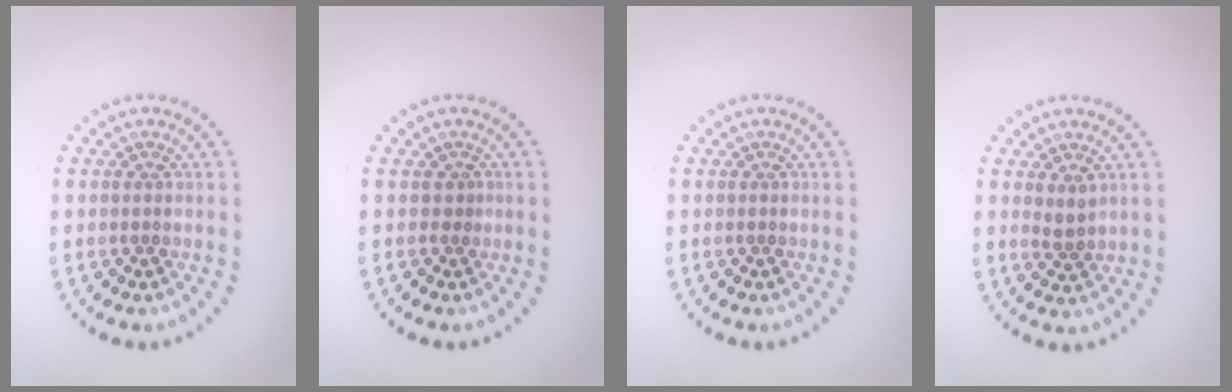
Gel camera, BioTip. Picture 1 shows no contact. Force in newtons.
{"total": 0.6, "press": 0.3, "slide": 0.5}
{"total": 0.0}
{"total": 1.2, "press": 1.1, "slide": 0.6}